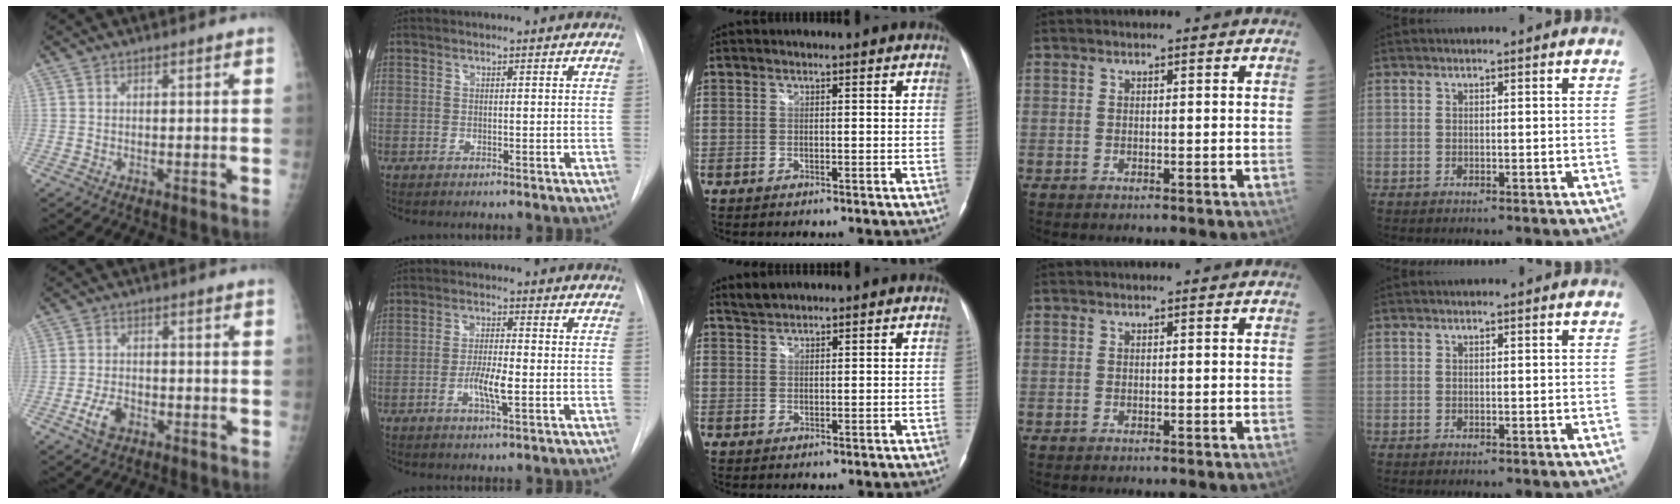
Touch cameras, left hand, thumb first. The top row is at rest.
{"thumb": {"total": 4.6, "force": [-2.2, 2.8, 2.9], "torque": [-0.053, 0.010, -0.040]}, "index": {"total": 4.8, "force": [-1.4, 0.8, 4.5], "torque": [-0.086, -0.002, -0.026]}, "middle": {"total": 1.7, "force": [1.7, 0.2, 0.1], "torque": [-0.007, 0.007, 0.035]}}